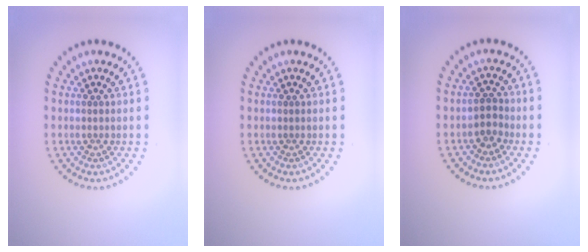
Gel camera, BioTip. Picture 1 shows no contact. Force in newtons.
{"total": 0.0}
{"total": 1.7, "press": 1.4, "slide": 0.9}